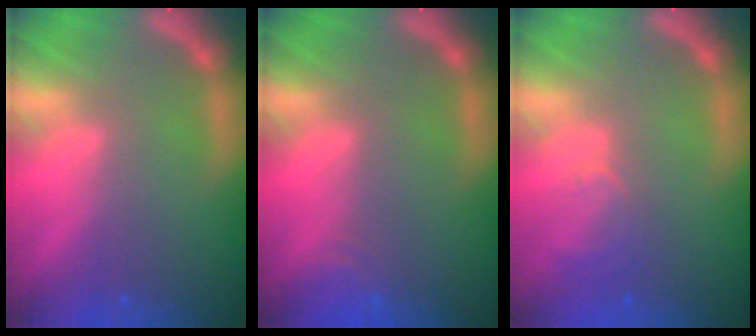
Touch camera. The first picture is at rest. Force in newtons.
{"total": 2.4}
{"total": 2.5}